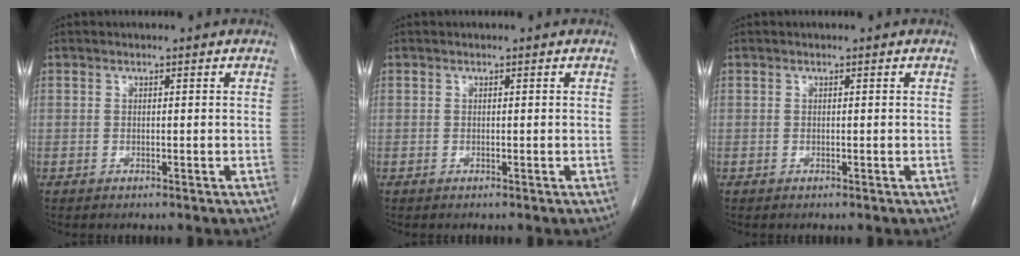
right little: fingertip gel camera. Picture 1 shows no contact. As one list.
[{"total": 0.0}, {"total": 0.0}]